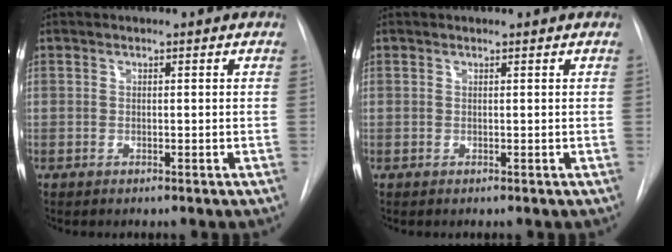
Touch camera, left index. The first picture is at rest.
{"total": 0.0}